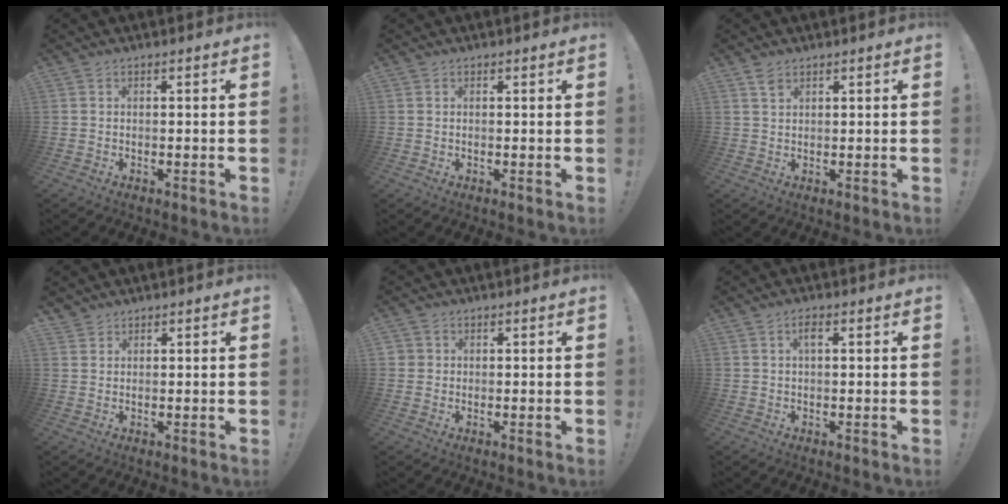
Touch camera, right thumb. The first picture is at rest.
{"total": 1.3, "force": [0.4, 1.2, -0.1], "torque": [0.006, -0.001, 0.006]}
{"total": 2.3, "force": [1.6, 1.0, 1.3], "torque": [-0.017, -0.006, 0.027]}
{"total": 2.1, "force": [1.8, 1.1, 0.0], "torque": [0.000, -0.009, 0.035]}
{"total": 2.1, "force": [0.5, 2.0, 0.3], "torque": [-0.001, -0.002, 0.009]}
{"total": 3.1, "force": [0.7, 1.0, 2.8], "torque": [-0.057, 0.009, 0.009]}